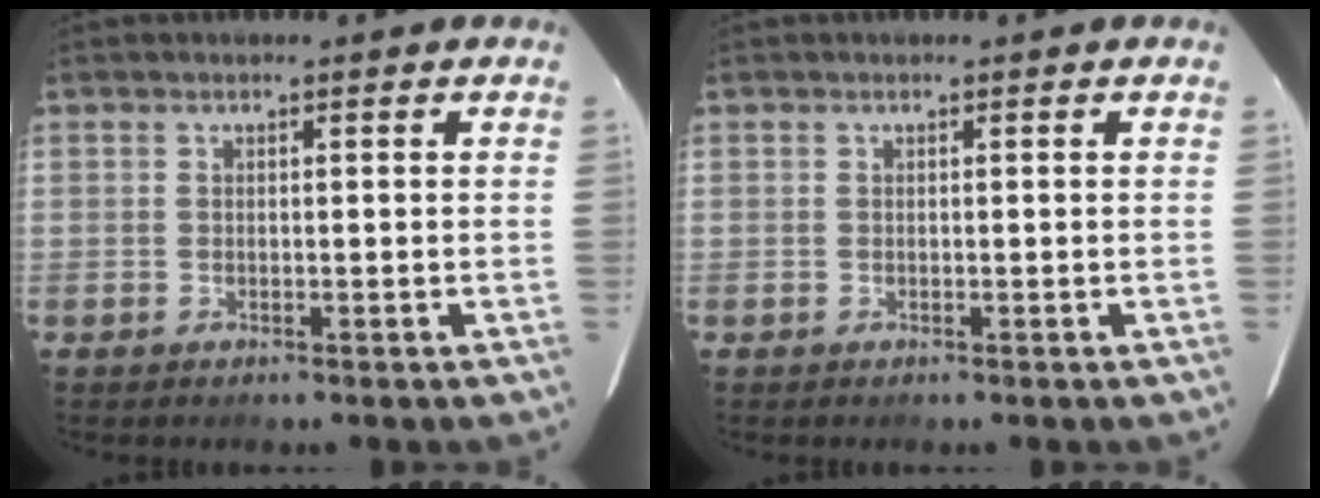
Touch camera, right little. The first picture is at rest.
{"total": 0.0}